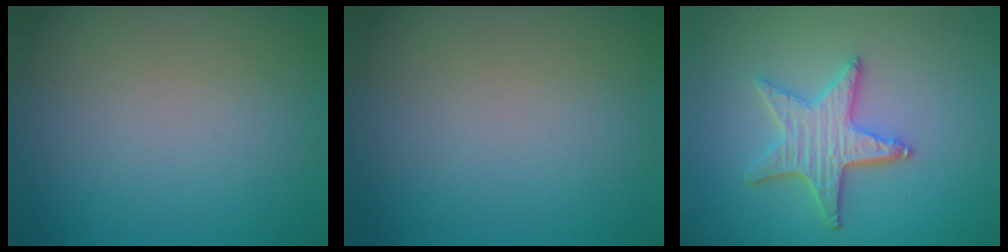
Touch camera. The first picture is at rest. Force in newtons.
{"total": 0.0}
{"total": 4.1, "press": 3.6, "slide": 1.8}